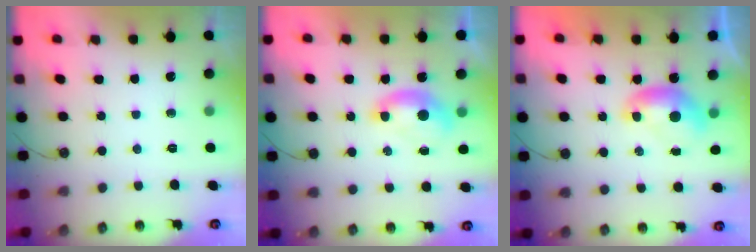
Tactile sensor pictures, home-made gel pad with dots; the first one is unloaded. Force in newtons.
{"total": 1.0, "press": 0.8, "slide": 0.6}
{"total": 0.0}